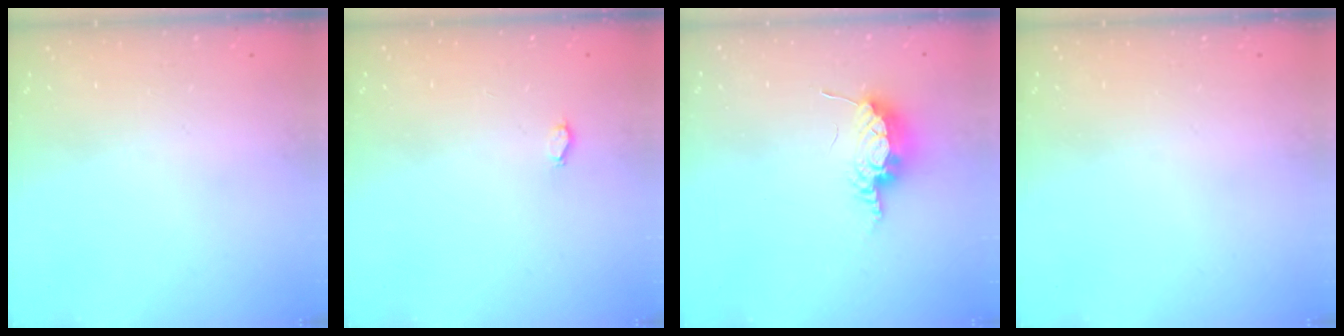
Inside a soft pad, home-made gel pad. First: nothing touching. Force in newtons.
{"total": 2.3, "press": 2.0, "slide": 1.2}
{"total": 8.2, "press": 8.2, "slide": 0.8}
{"total": 0.0}